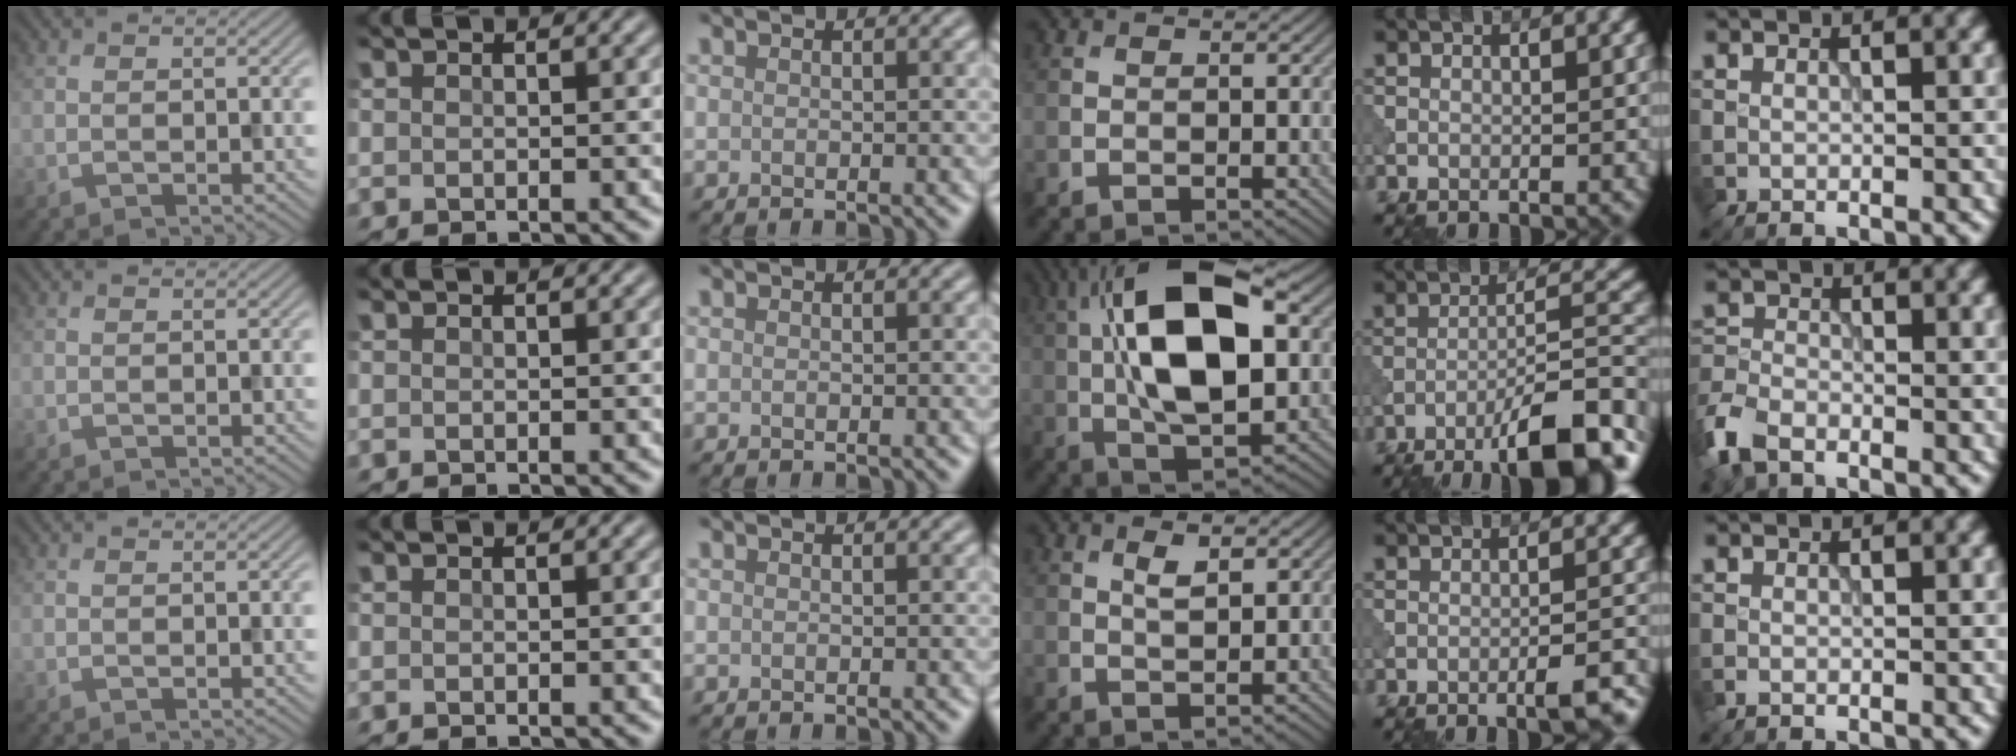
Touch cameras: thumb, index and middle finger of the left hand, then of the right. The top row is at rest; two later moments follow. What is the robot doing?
{"motion": "shake", "object": "bell"}